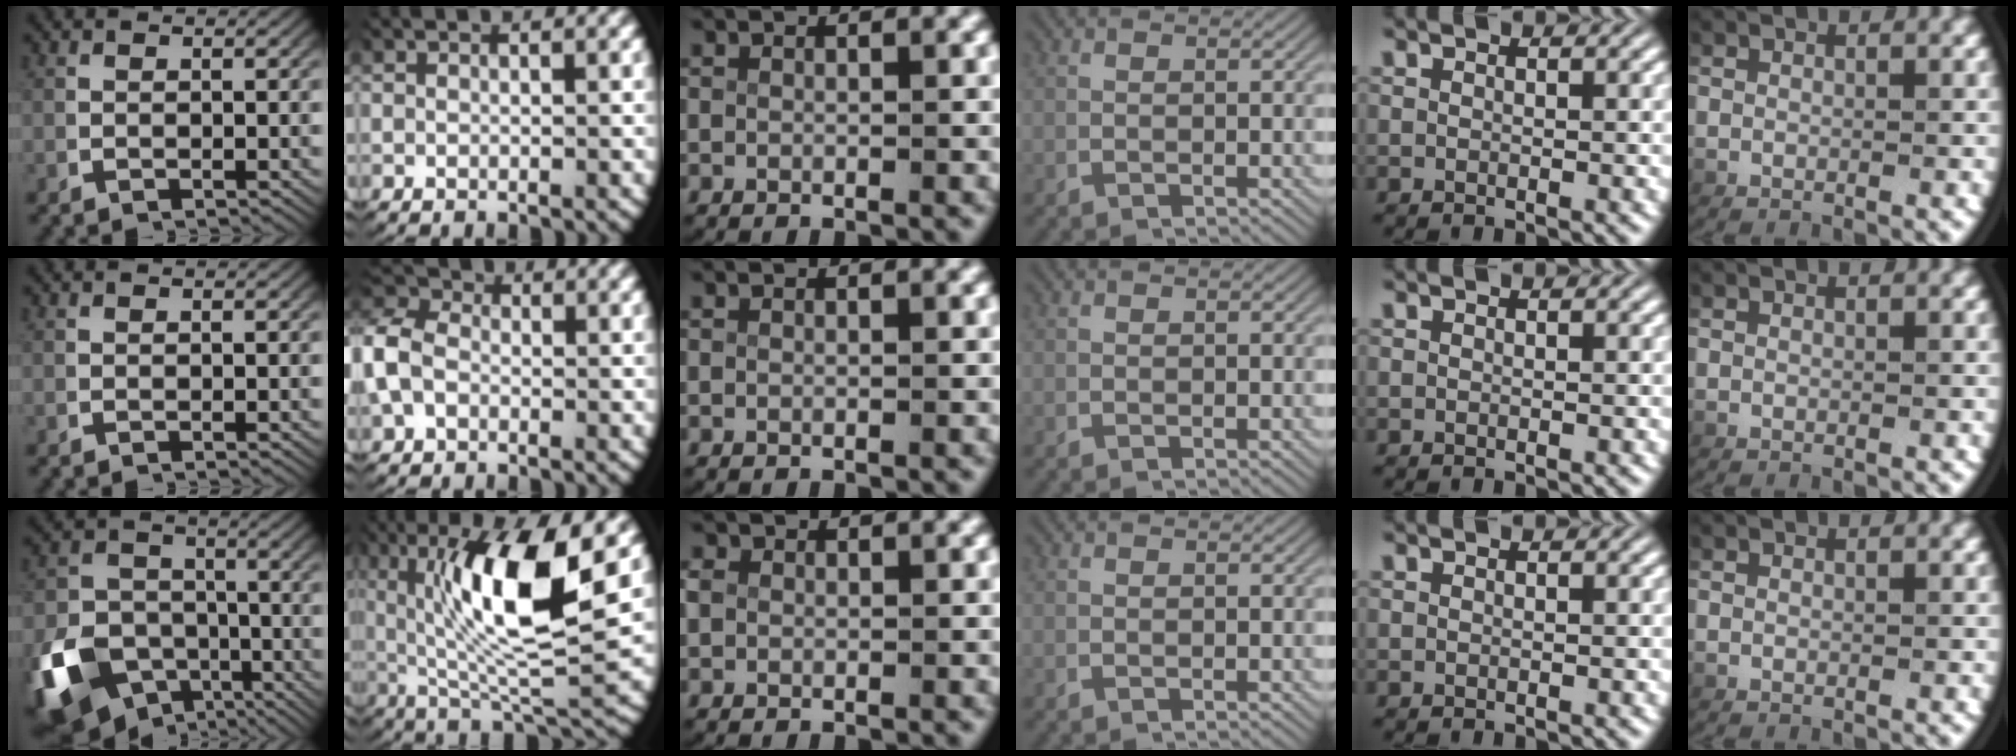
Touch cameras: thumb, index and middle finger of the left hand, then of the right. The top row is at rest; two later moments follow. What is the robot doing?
{"motion": "lift_and_place", "object": "scissors"}